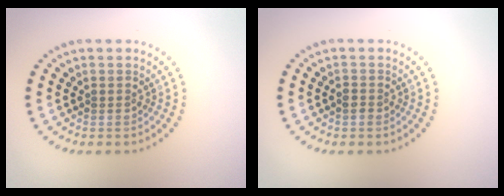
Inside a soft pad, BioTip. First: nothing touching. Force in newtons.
{"total": 0.8, "press": 0.7, "slide": 0.4}